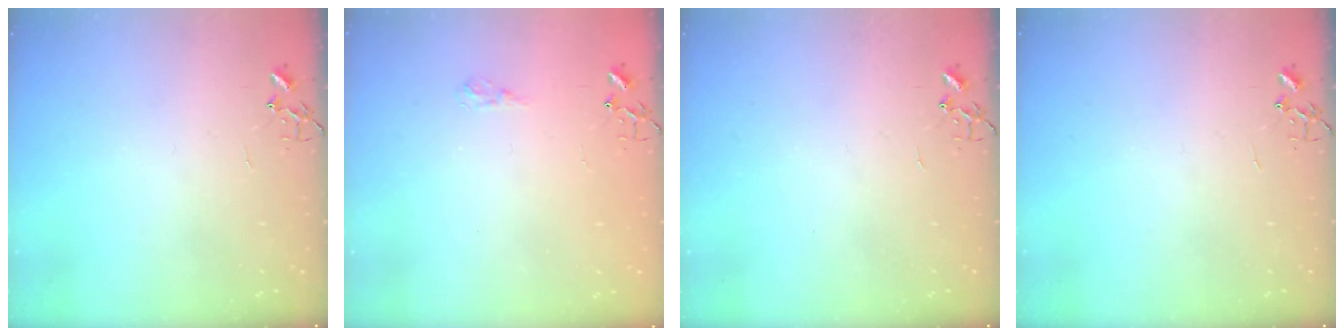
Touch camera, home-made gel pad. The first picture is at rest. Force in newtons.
{"total": 5.5, "press": 5.4, "slide": 0.7}
{"total": 0.0}
{"total": 0.0}